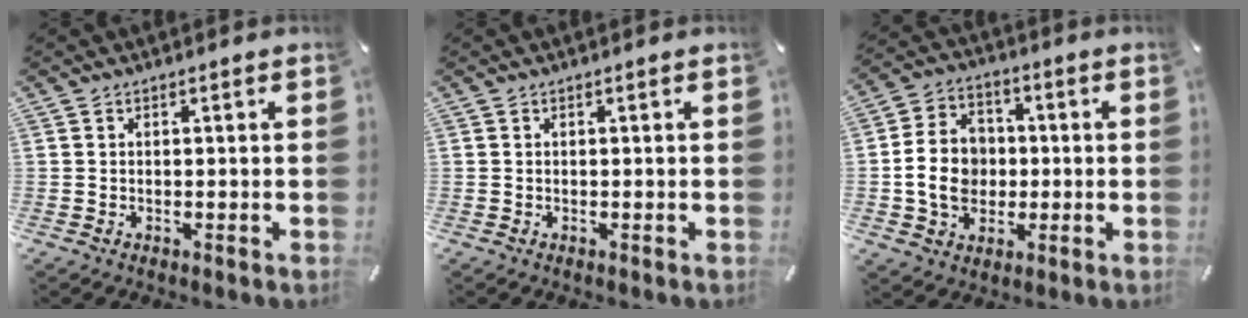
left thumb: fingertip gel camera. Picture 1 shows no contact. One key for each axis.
{"total": 0.0}
{"total": 10.8, "fx": -1.0, "fy": 9.3, "fz": 5.4, "tx": -0.117, "ty": 0.021, "tz": -0.014}